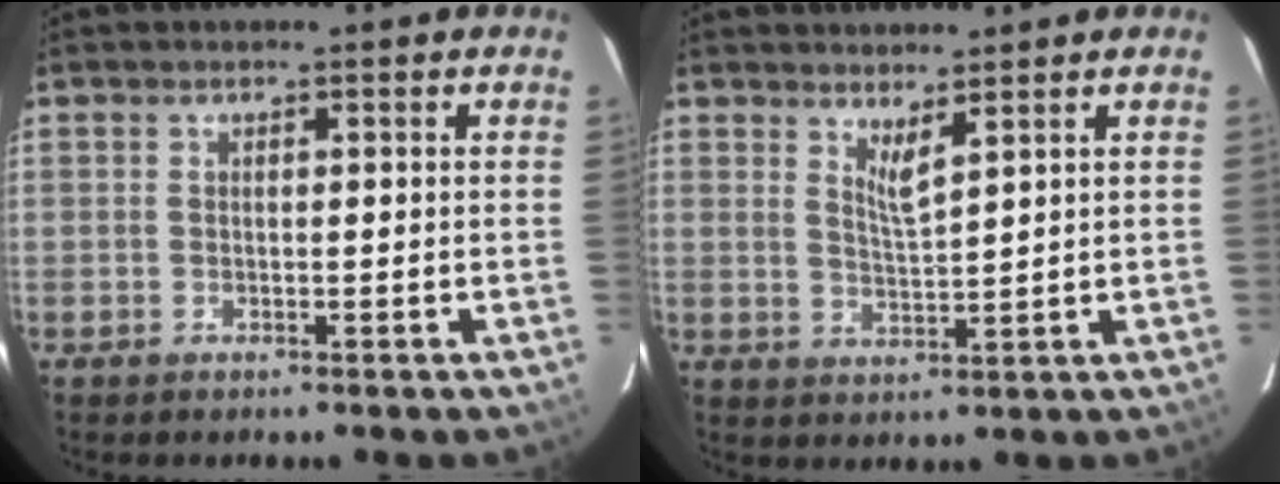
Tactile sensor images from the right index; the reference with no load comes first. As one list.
[{"total": 3.3, "force": [2.6, -0.1, 2.0], "torque": [-0.036, -0.010, 0.043]}]